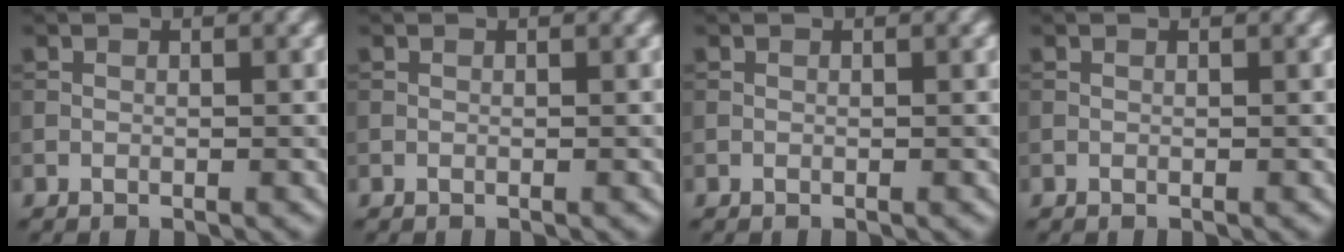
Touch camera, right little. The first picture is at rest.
{"total": 0.0}
{"total": 0.0}
{"total": 0.0}